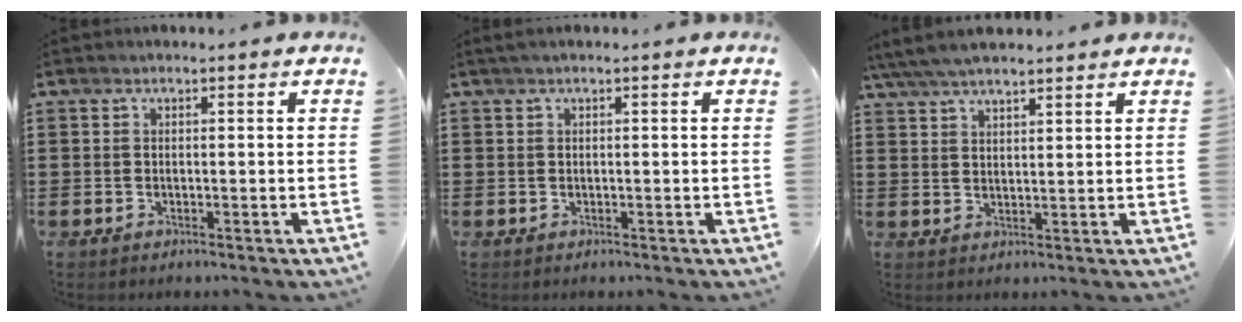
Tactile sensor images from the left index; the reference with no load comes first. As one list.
[{"total": 0.5, "force": [0.0, 0.0, 0.5], "torque": [-0.008, -0.002, 0.001]}, {"total": 5.0, "force": [4.4, 0.8, 2.3], "torque": [-0.056, -0.005, 0.082]}]